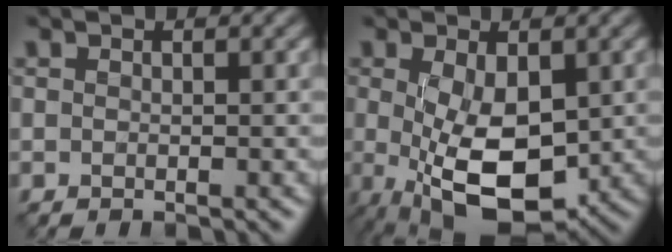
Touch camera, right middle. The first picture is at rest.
{"total": 8.0, "force": [-1.1, 3.9, 6.8], "torque": [-0.147, -0.018, -0.010]}